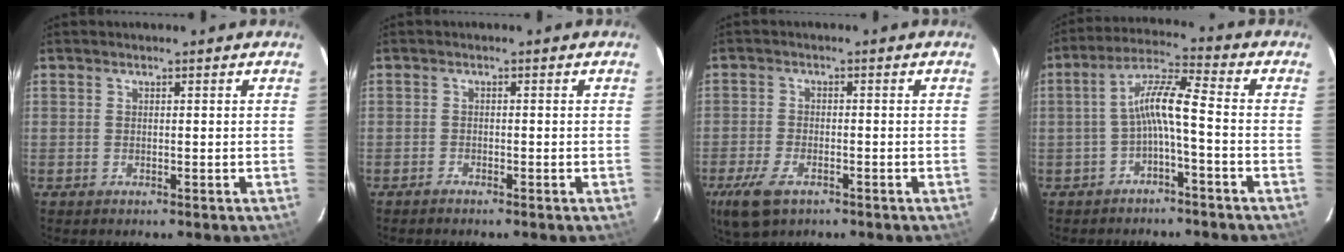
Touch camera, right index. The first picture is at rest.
{"total": 0.8, "force": [-0.8, 0.1, 0.1], "torque": [-0.008, 0.001, -0.018]}
{"total": 7.7, "force": [-4.5, 3.8, 4.9], "torque": [-0.130, -0.019, -0.084]}
{"total": 6.9, "force": [-2.2, 0.5, 6.5], "torque": [-0.146, 0.020, -0.039]}